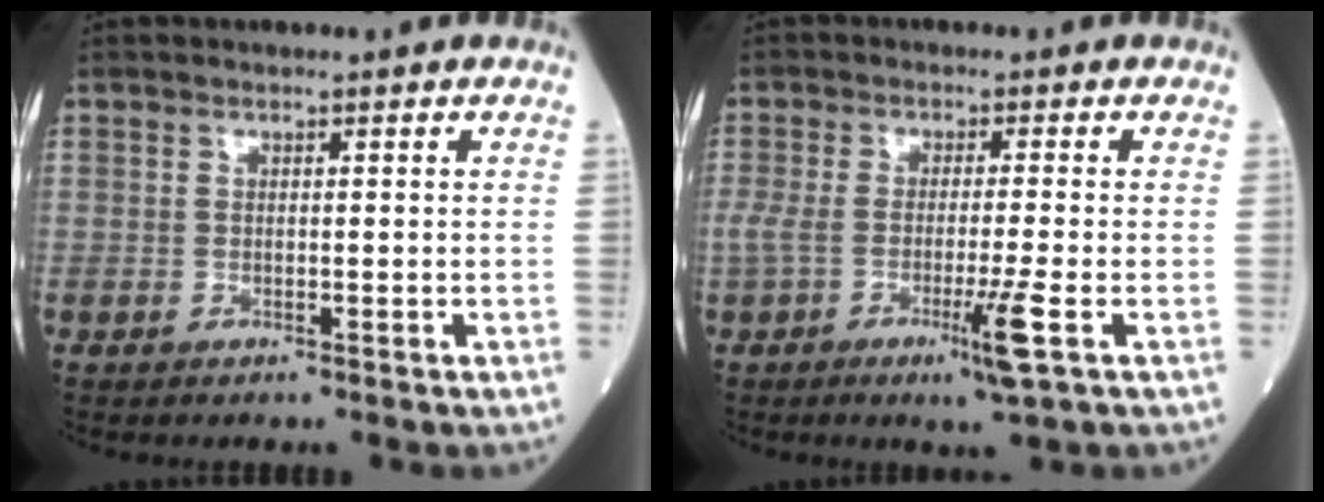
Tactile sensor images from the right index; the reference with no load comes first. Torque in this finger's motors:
{"motor_torque": [1.04, -0.18, 0.63, 0.17]}